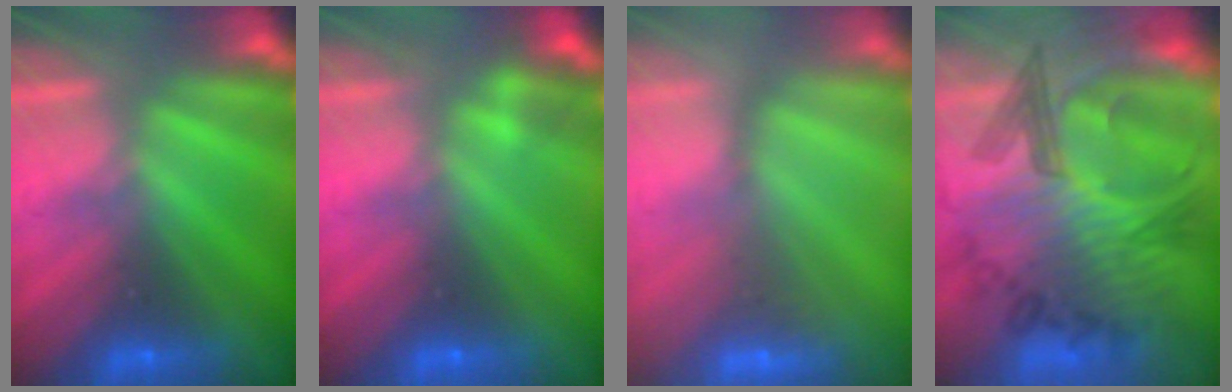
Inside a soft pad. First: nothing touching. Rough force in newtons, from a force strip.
{"total": 2.2}
{"total": 2.5}
{"total": 6.4}